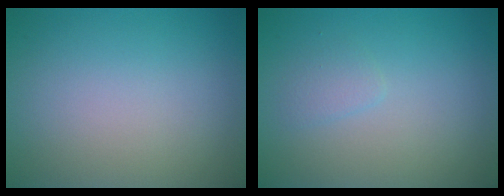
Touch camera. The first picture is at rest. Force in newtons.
{"total": 1.0, "press": 1.0, "slide": 0.0}